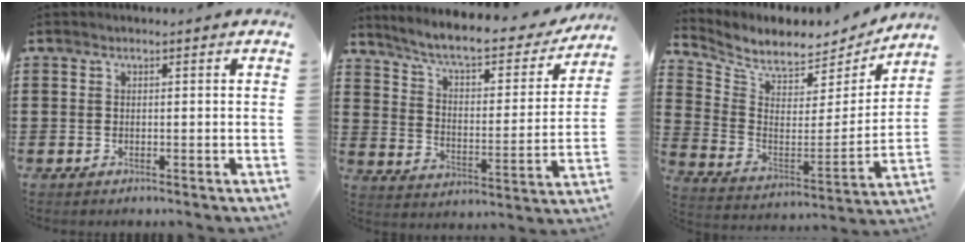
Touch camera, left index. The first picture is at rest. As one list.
[{"total": 6.9, "force": [5.9, 0.9, 3.6], "torque": [-0.094, -0.035, 0.096]}, {"total": 6.2, "force": [5.9, 1.4, 1.3], "torque": [-0.062, -0.052, 0.099]}]